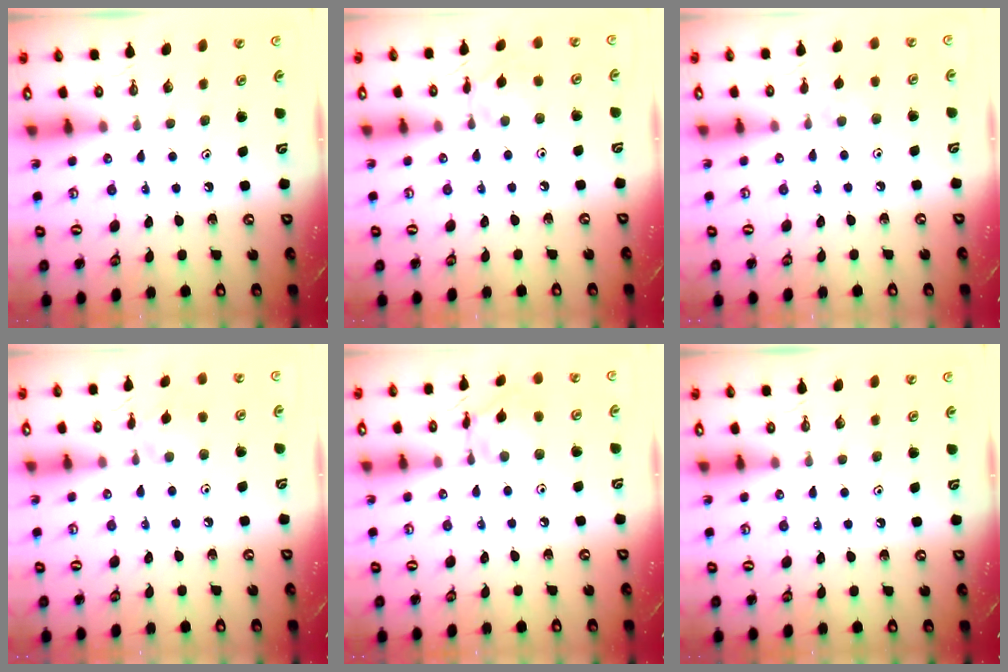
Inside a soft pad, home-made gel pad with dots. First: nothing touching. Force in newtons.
{"total": 1.8, "press": 1.8, "slide": 0.1}
{"total": 2.4, "press": 2.4, "slide": 0.5}
{"total": 1.8, "press": 1.7, "slide": 0.5}
{"total": 8.8, "press": 8.8, "slide": 0.5}
{"total": 0.0}